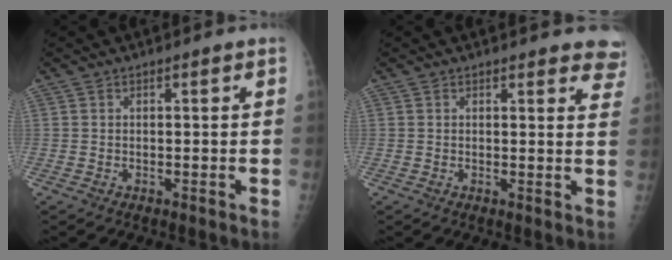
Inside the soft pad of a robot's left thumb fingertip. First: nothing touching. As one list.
[{"total": 6.0, "force": [5.3, 2.0, 1.9], "torque": [0.014, -0.024, 0.037]}]